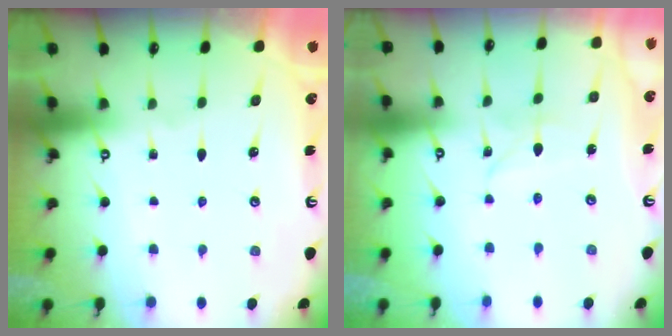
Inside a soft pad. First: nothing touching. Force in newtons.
{"total": 2.9, "press": 2.9, "slide": 0.3}